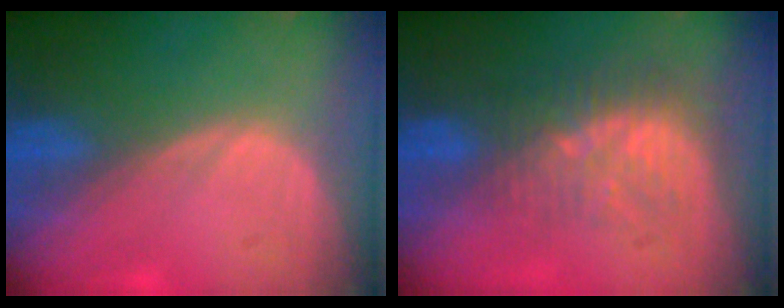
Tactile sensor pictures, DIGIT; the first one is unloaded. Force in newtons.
{"total": 8.4, "press": 7.2, "slide": 4.2}